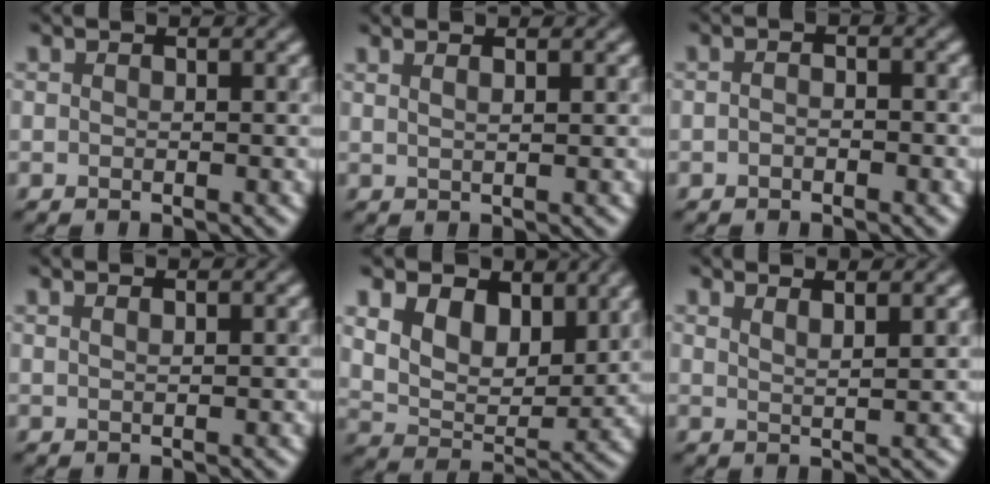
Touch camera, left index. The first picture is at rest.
{"total": 2.9, "force": [1.8, 1.3, 2.0], "torque": [-0.002, 0.013, -0.007]}
{"total": 1.3, "force": [-0.3, 0.6, 1.0], "torque": [-0.015, -0.003, -0.016]}
{"total": 2.2, "force": [1.4, 0.9, 1.4], "torque": [0.000, 0.006, -0.006]}
{"total": 6.9, "force": [3.6, 4.2, 4.1], "torque": [-0.087, -0.008, 0.052]}
{"total": 2.8, "force": [2.1, 0.7, 1.7], "torque": [-0.008, 0.013, 0.018]}